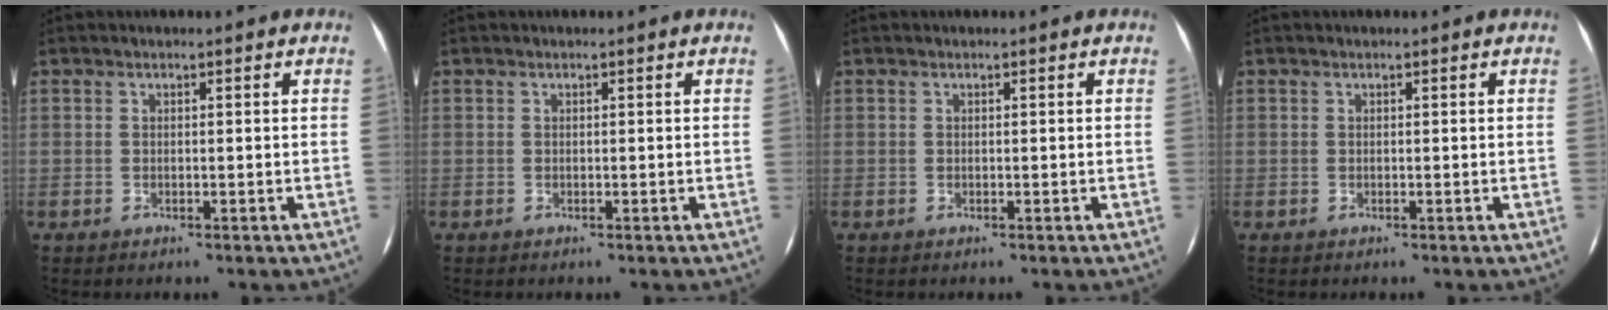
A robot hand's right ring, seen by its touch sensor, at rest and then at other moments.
{"total": 0.0}
{"total": 0.0}
{"total": 0.0}